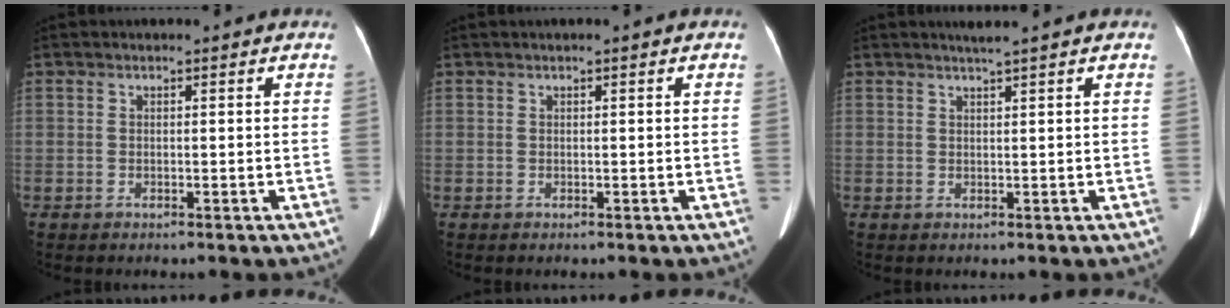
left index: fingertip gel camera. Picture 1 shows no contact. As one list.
[{"total": 0.0}, {"total": 1.5, "force": [1.2, -0.6, 0.8], "torque": [-0.016, -0.004, 0.027]}]